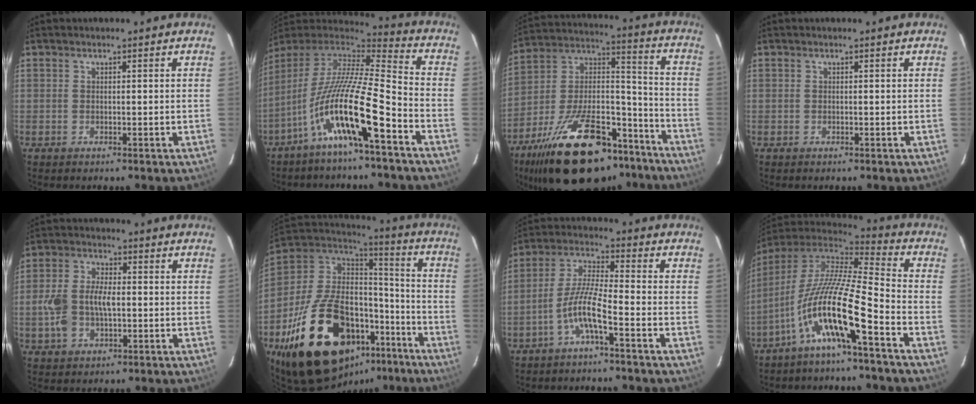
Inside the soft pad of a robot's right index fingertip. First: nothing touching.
{"total": 16.7, "force": [-8.0, 2.0, 14.5], "torque": [-0.256, -0.018, -0.151]}
{"total": 30.2, "force": [-20.4, 13.3, 17.7], "torque": [-0.323, 0.017, -0.310]}
{"total": 0.0}
{"total": 9.4, "force": [-1.3, 5.8, 7.3], "torque": [-0.155, 0.009, -0.020]}
{"total": 32.3, "force": [-18.3, 17.6, 20.0], "torque": [-0.385, 0.010, -0.266]}
{"total": 7.2, "force": [-3.9, 0.5, 6.1], "torque": [-0.137, 0.011, -0.074]}
{"total": 15.2, "force": [-6.8, 1.7, 13.5], "torque": [-0.238, -0.010, -0.133]}